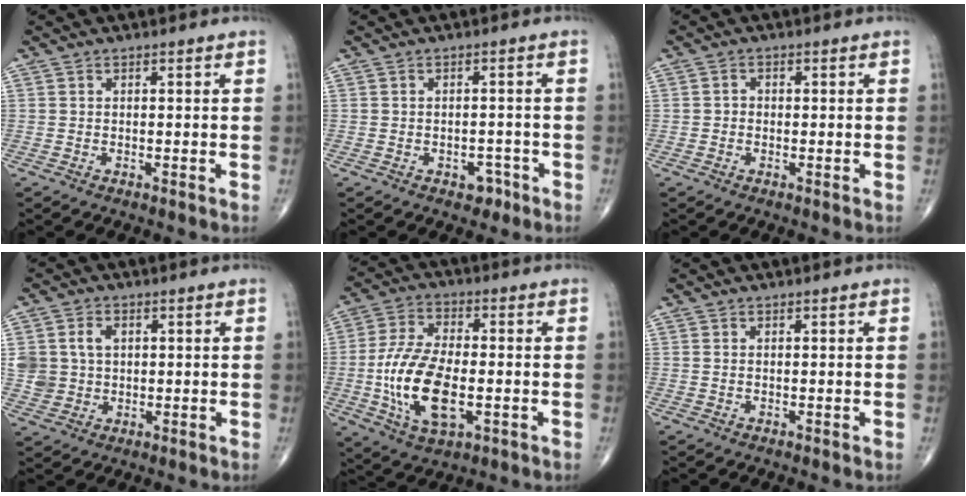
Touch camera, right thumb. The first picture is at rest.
{"total": 2.8, "force": [-1.6, 1.9, 1.2], "torque": [-0.002, 0.012, -0.018]}
{"total": 1.2, "force": [-0.2, 1.1, 0.5], "torque": [-0.002, 0.006, -0.006]}
{"total": 7.0, "force": [1.5, 5.6, 3.8], "torque": [-0.061, 0.000, 0.035]}
{"total": 15.7, "force": [-2.9, 7.6, 13.4], "torque": [-0.264, 0.004, -0.048]}
{"total": 0.0}